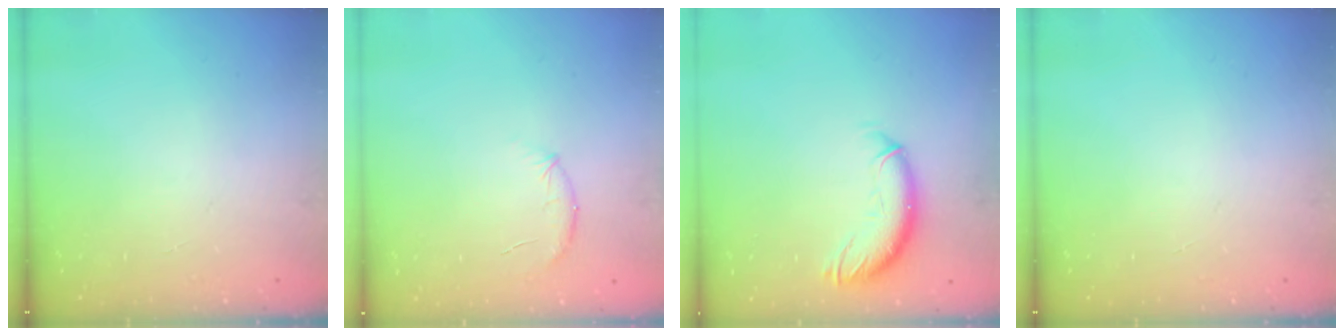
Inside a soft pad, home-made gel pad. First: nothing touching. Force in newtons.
{"total": 8.3, "press": 8.1, "slide": 1.7}
{"total": 10.7, "press": 10.6, "slide": 1.0}
{"total": 0.0}